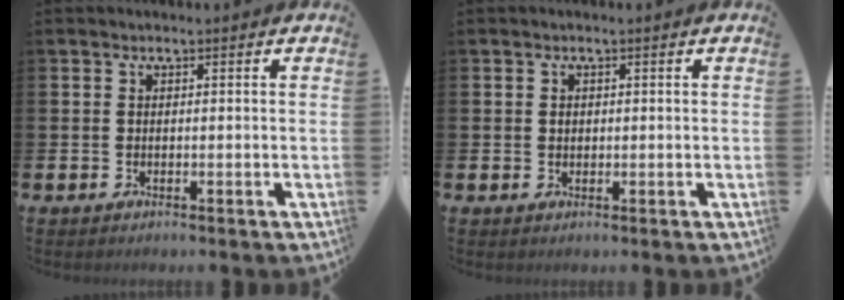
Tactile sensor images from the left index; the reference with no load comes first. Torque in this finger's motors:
{"motor_torque": [0.37, -0.11, 0.00, 0.00]}